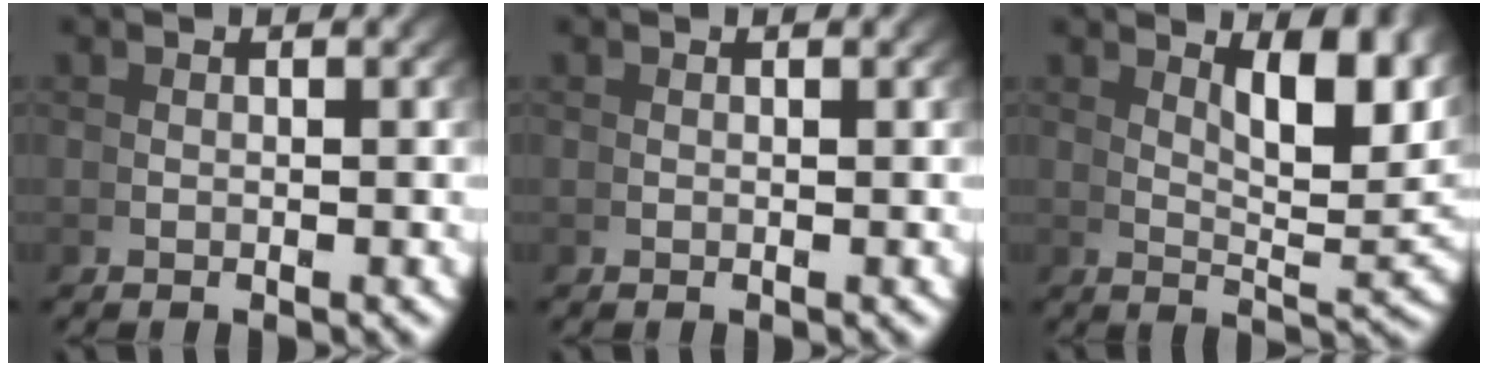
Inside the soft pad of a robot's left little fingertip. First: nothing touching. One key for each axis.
{"total": 0.0}
{"total": 6.4, "fx": 3.3, "fy": 1.0, "fz": 5.4, "tx": -0.069, "ty": -0.012, "tz": 0.060}